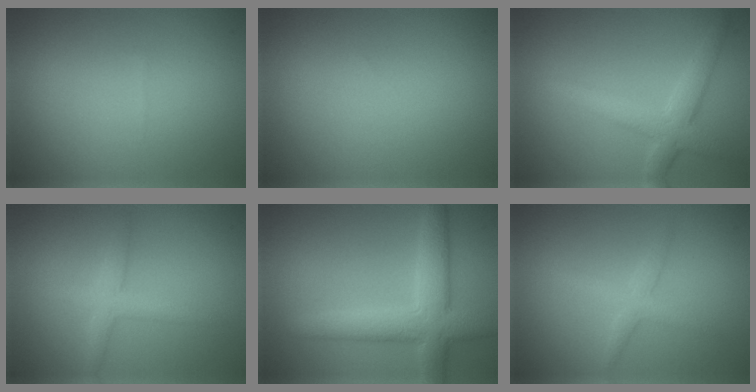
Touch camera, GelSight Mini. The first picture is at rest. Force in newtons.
{"total": 0.0}
{"total": 3.9, "press": 3.8, "slide": 0.1}
{"total": 2.3, "press": 2.3, "slide": 0.2}
{"total": 5.8, "press": 5.8, "slide": 0.4}
{"total": 2.0, "press": 2.0, "slide": 0.1}